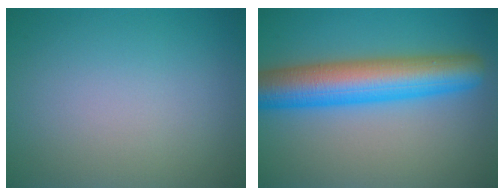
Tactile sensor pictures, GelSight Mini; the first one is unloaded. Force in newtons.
{"total": 8.9, "press": 8.9, "slide": 0.2}